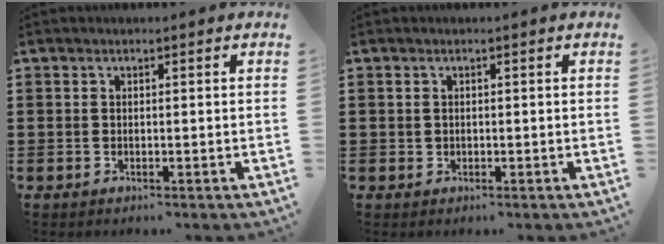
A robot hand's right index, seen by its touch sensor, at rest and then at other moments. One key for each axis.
{"total": 0.6, "fx": 0.1, "fy": 0.6, "fz": 0.1, "tx": -0.003, "ty": 0.005, "tz": 0.002}